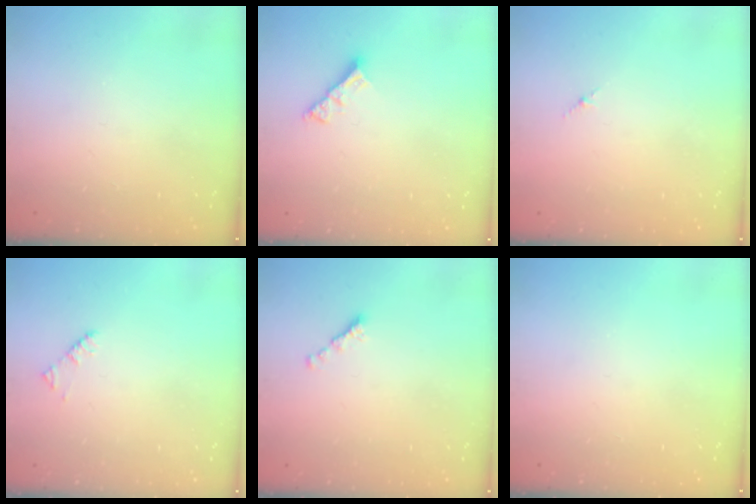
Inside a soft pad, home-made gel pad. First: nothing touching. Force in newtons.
{"total": 4.8, "press": 4.8, "slide": 0.5}
{"total": 1.8, "press": 1.7, "slide": 0.6}
{"total": 1.9, "press": 1.9, "slide": 0.3}
{"total": 0.0}
{"total": 0.0}